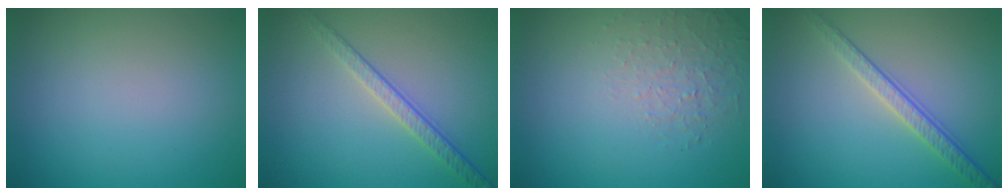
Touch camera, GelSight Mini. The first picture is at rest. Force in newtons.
{"total": 2.4, "press": 2.0, "slide": 1.4}
{"total": 1.4, "press": 0.6, "slide": 1.3}
{"total": 2.8, "press": 2.4, "slide": 1.5}